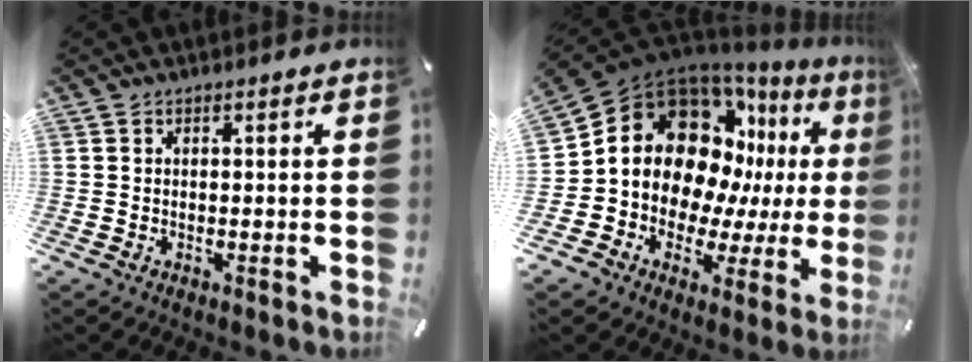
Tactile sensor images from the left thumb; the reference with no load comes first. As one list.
[{"total": 16.6, "force": [5.6, 13.1, 8.6], "torque": [-0.145, -0.064, 0.110]}]